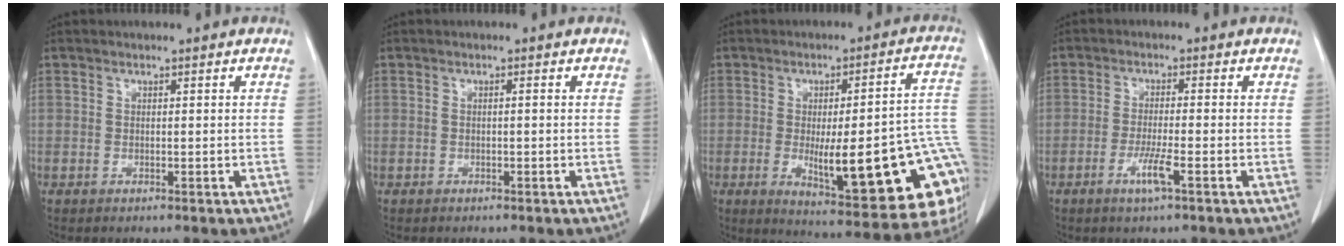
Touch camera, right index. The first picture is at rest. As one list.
[{"total": 0.5, "force": [0.0, 0.0, 0.5], "torque": [-0.010, 0.001, 0.000]}, {"total": 24.1, "force": [-5.9, 4.8, 22.8], "torque": [-0.214, 0.007, -0.058]}, {"total": 4.1, "force": [-2.0, -0.2, 3.6], "torque": [-0.071, -0.009, -0.039]}]